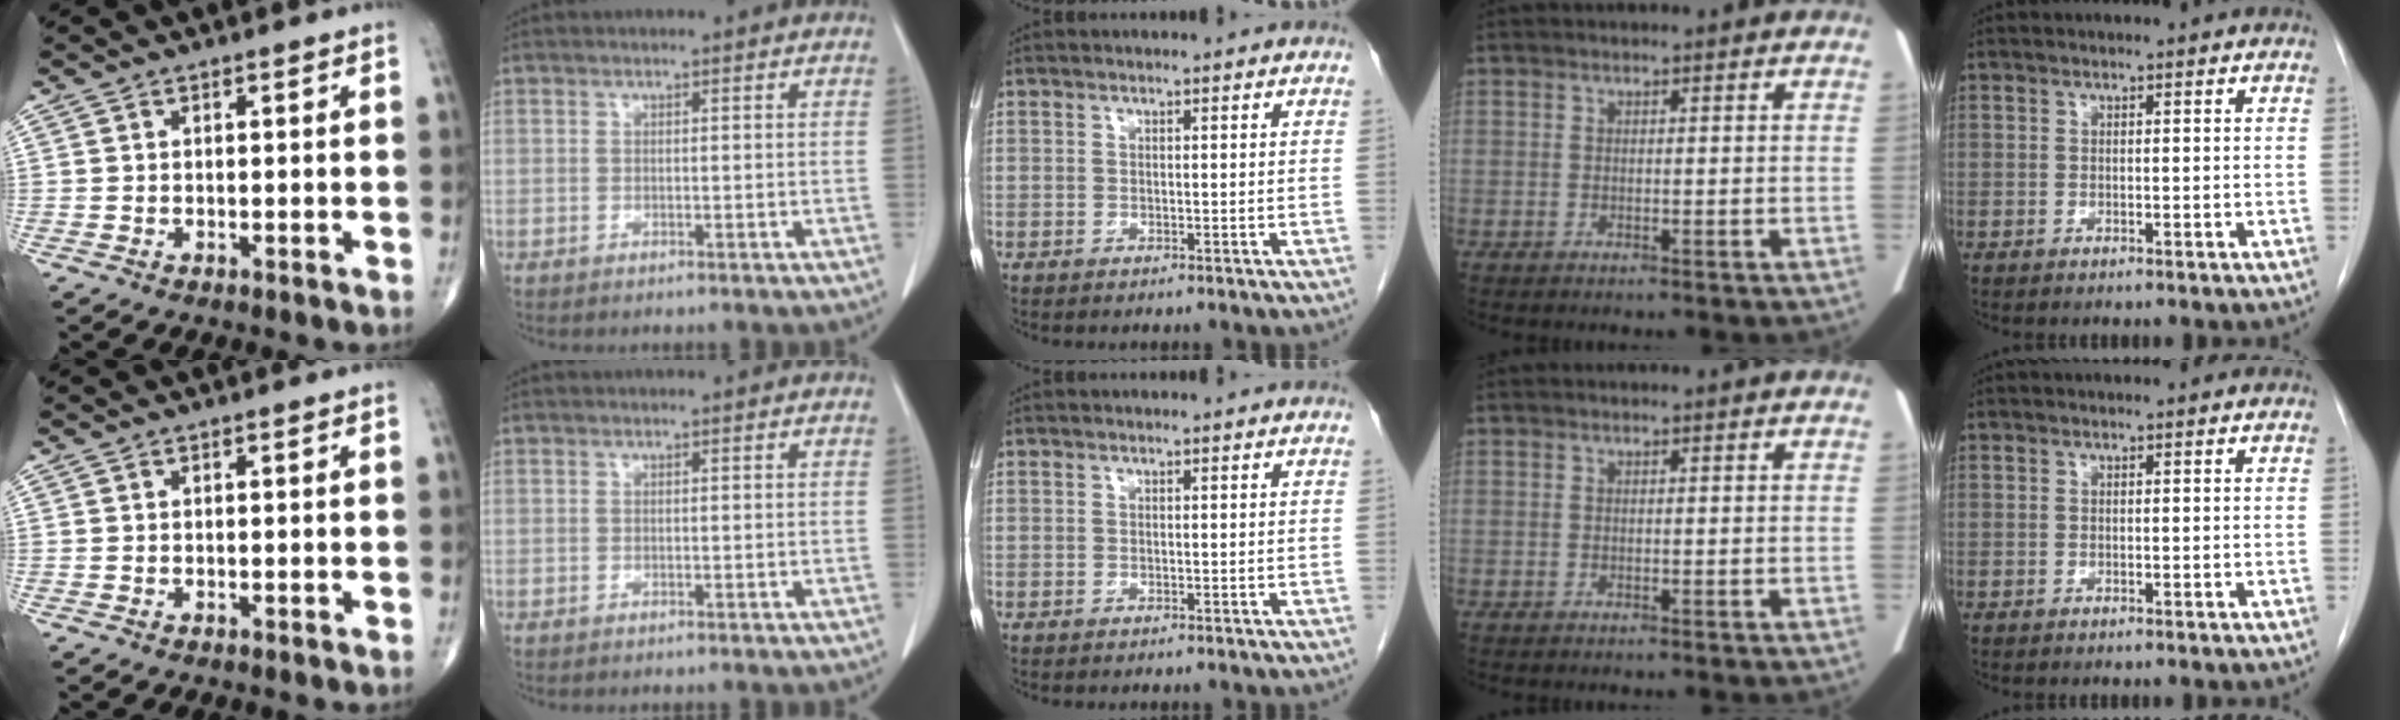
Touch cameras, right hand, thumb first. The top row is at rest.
{}